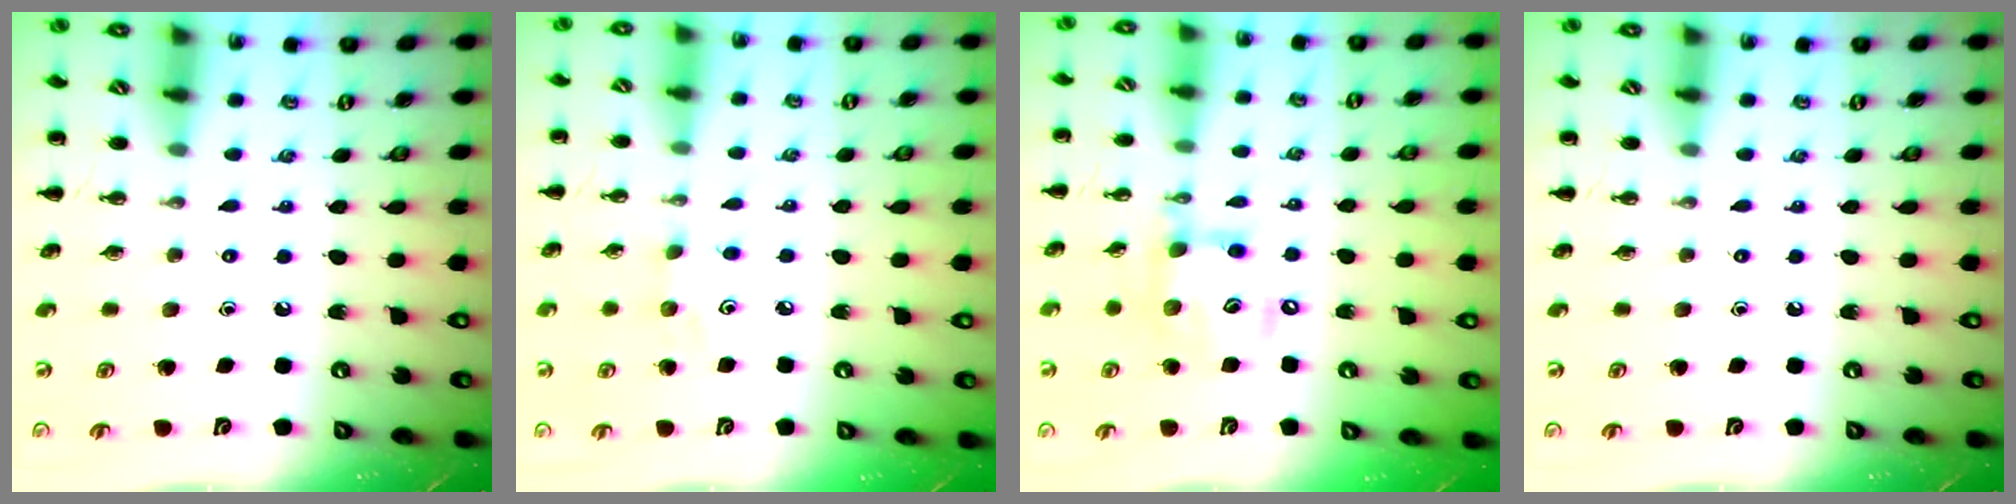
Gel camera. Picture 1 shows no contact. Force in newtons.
{"total": 3.8, "press": 3.7, "slide": 0.9}
{"total": 12.7, "press": 12.5, "slide": 2.0}
{"total": 0.0}